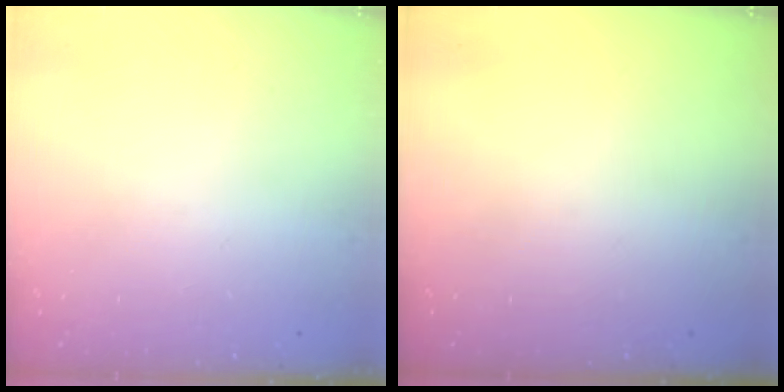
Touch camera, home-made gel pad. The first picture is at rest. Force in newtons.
{"total": 0.0}